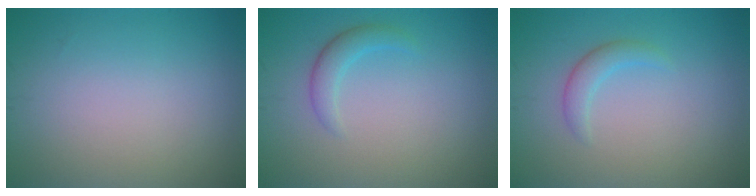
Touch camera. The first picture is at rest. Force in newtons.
{"total": 1.8, "press": 1.8, "slide": 0.0}
{"total": 1.7, "press": 1.7, "slide": 0.2}